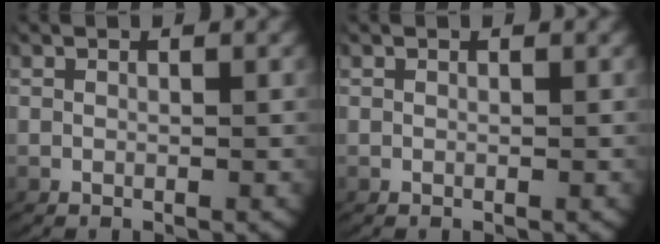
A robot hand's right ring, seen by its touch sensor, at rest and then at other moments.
{"total": 0.0}